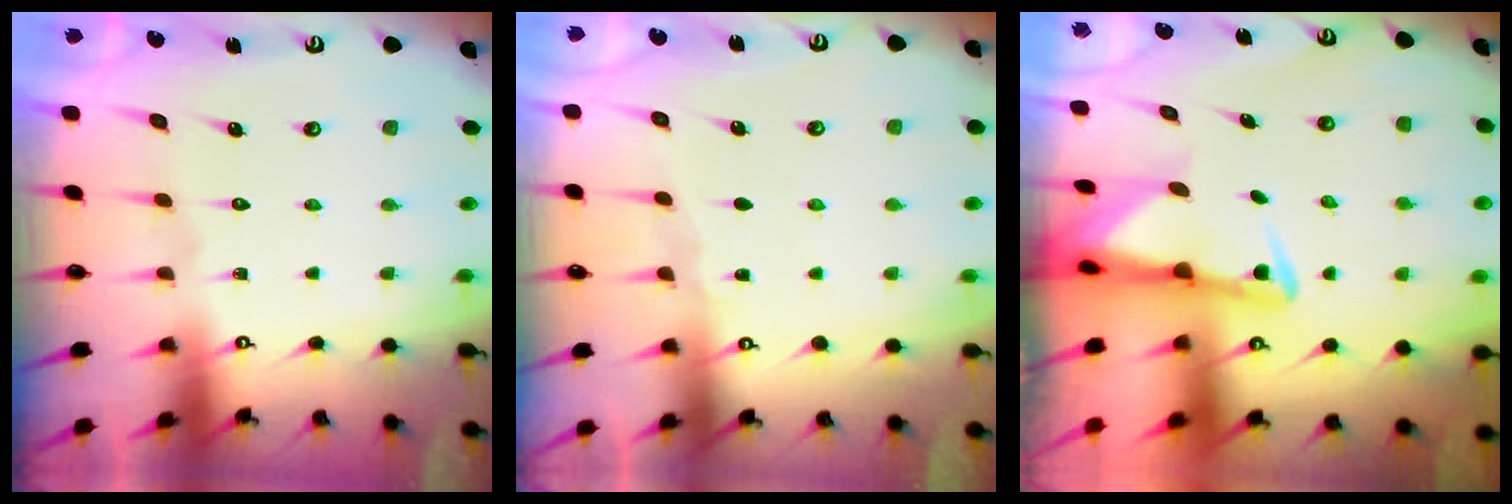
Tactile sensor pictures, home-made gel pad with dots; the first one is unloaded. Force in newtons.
{"total": 2.9, "press": 2.8, "slide": 0.4}
{"total": 3.2, "press": 3.1, "slide": 0.6}